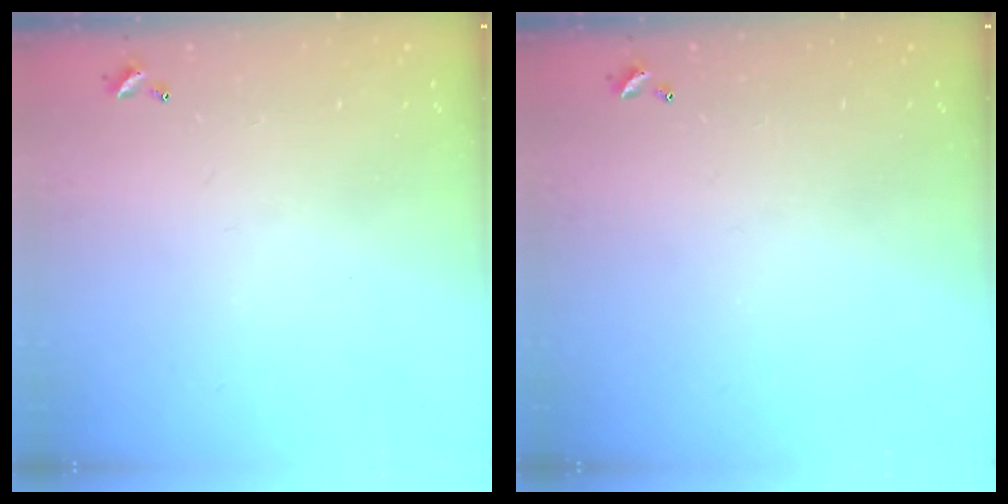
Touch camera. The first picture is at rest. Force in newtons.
{"total": 0.0}